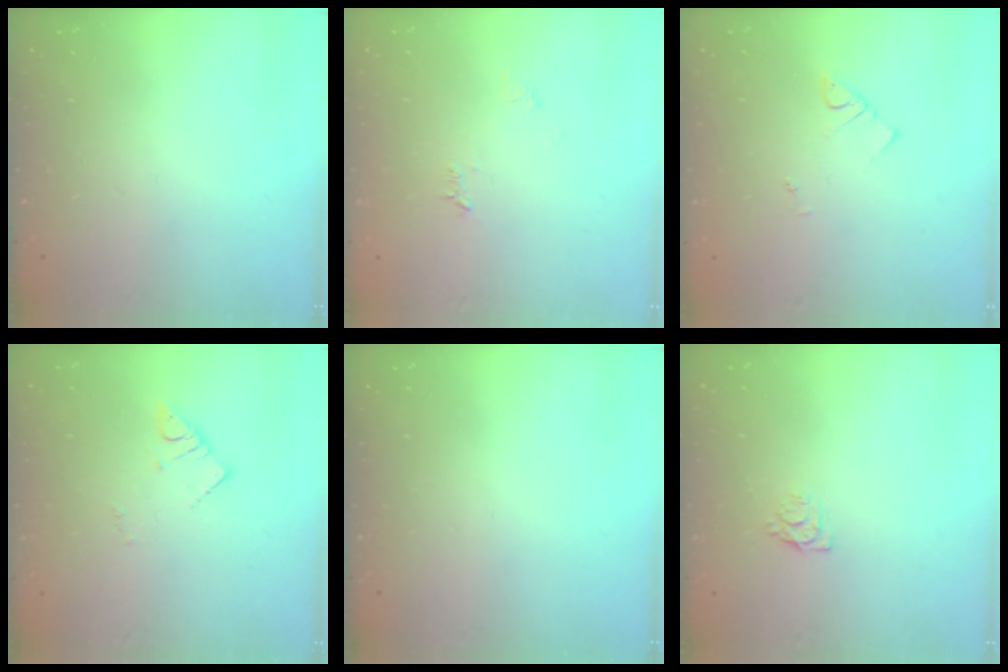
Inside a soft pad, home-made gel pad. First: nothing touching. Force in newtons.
{"total": 4.9, "press": 4.9, "slide": 0.5}
{"total": 2.1, "press": 2.1, "slide": 0.4}
{"total": 2.7, "press": 2.7, "slide": 0.1}
{"total": 0.0}
{"total": 4.7, "press": 4.6, "slide": 0.7}